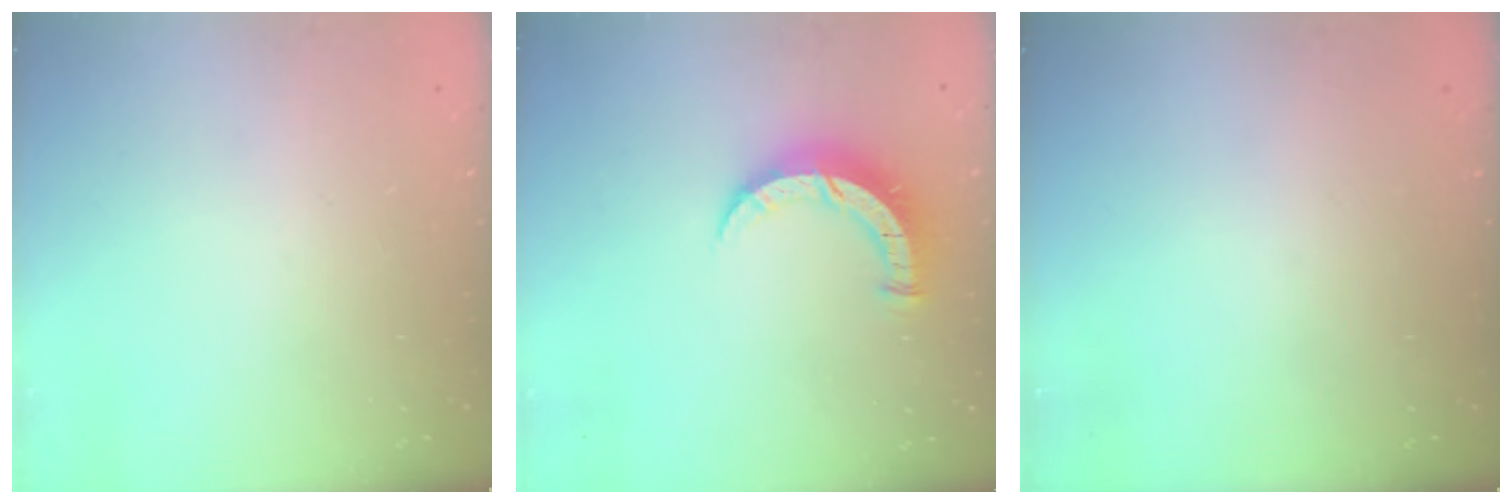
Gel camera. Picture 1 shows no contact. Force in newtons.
{"total": 8.0, "press": 7.9, "slide": 1.0}
{"total": 0.0}